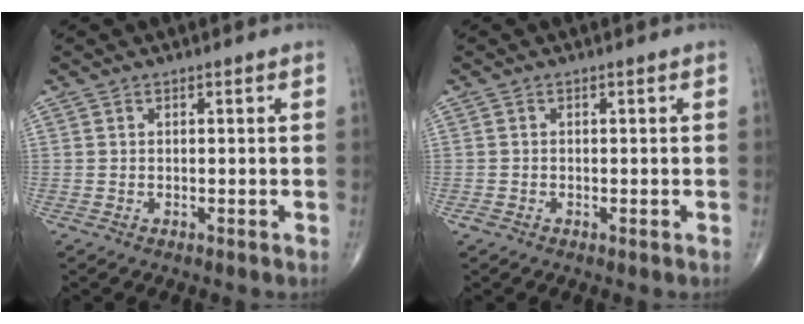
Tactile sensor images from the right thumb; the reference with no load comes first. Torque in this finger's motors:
{"motor_torque": [0.29, -0.28, 0.10, 0.05, 0.04]}